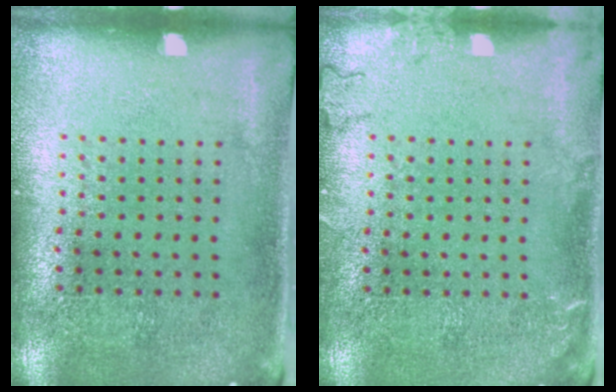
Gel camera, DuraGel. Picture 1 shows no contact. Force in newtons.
{"total": 1.3, "press": 1.3, "slide": 0.3}